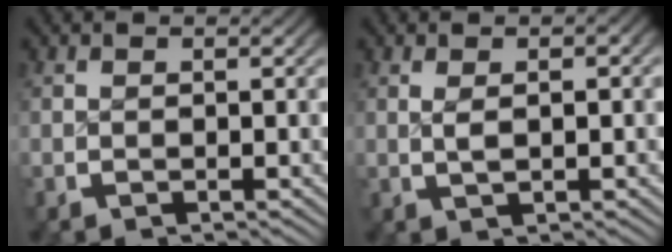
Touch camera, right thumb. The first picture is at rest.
{"total": 1.8, "force": [0.3, 0.5, 1.6], "torque": [-0.033, -0.005, 0.012]}